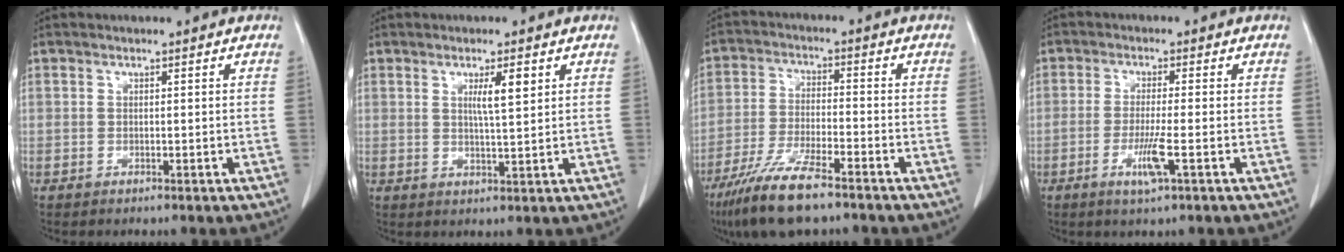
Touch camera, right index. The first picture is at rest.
{"total": 3.9, "force": [1.5, 0.2, 3.5], "torque": [-0.060, -0.002, 0.026]}
{"total": 11.2, "force": [-8.1, 1.9, 7.5], "torque": [-0.148, -0.026, -0.146]}
{"total": 4.8, "force": [-1.9, -0.1, 4.4], "torque": [-0.087, -0.012, -0.036]}